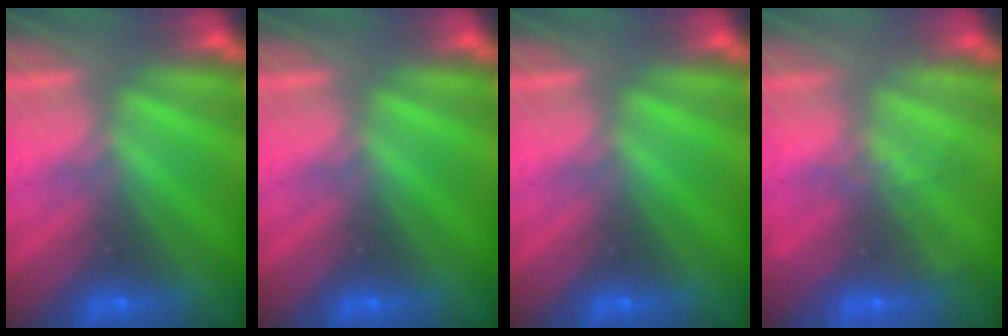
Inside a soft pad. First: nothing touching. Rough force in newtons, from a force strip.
{"total": 0.0}
{"total": 0.0}
{"total": 2.2}